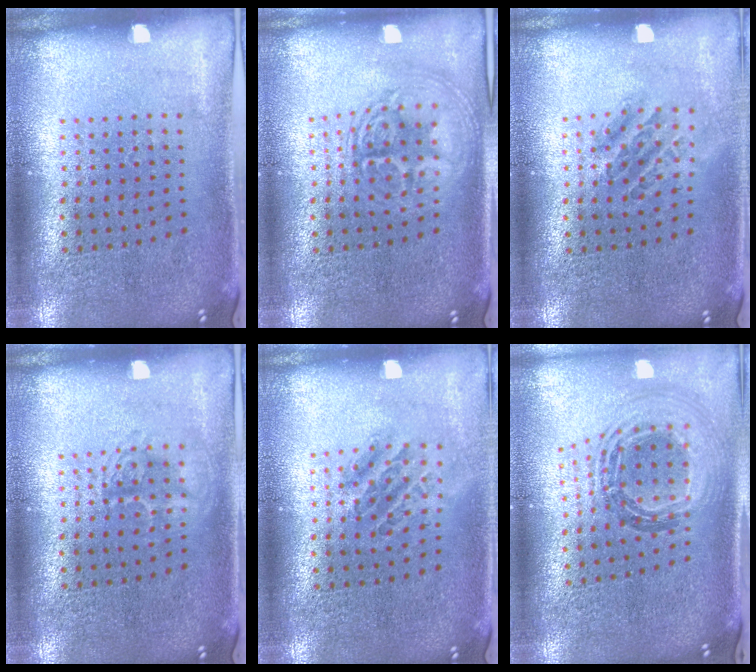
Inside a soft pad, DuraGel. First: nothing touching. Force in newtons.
{"total": 2.8, "press": 2.8, "slide": 0.4}
{"total": 1.1, "press": 1.1, "slide": 0.3}
{"total": 1.8, "press": 1.7, "slide": 0.2}
{"total": 1.1, "press": 1.1, "slide": 0.3}
{"total": 1.1, "press": 1.0, "slide": 0.5}